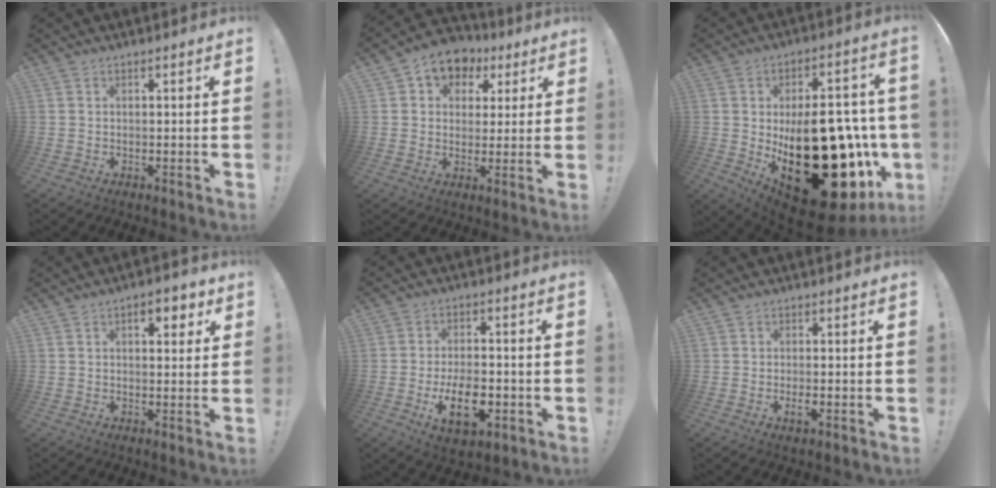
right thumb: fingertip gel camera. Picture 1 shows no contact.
{"total": 8.3, "force": [3.7, 6.7, 3.1], "torque": [-0.046, -0.017, 0.072]}
{"total": 34.5, "force": [-4.7, 18.9, 28.5], "torque": [-0.410, 0.000, -0.015]}
{"total": 5.5, "force": [2.5, 2.9, 4.0], "torque": [-0.042, -0.002, 0.036]}
{"total": 12.6, "force": [-4.3, 7.0, 9.6], "torque": [-0.146, 0.007, -0.072]}
{"total": 1.9, "force": [-0.8, 0.7, 1.5], "torque": [-0.019, 0.000, -0.015]}